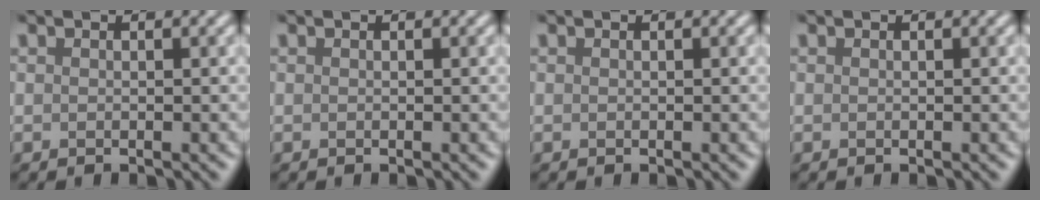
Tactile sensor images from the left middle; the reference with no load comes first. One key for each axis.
{"total": 0.0}
{"total": 0.0}
{"total": 0.0}